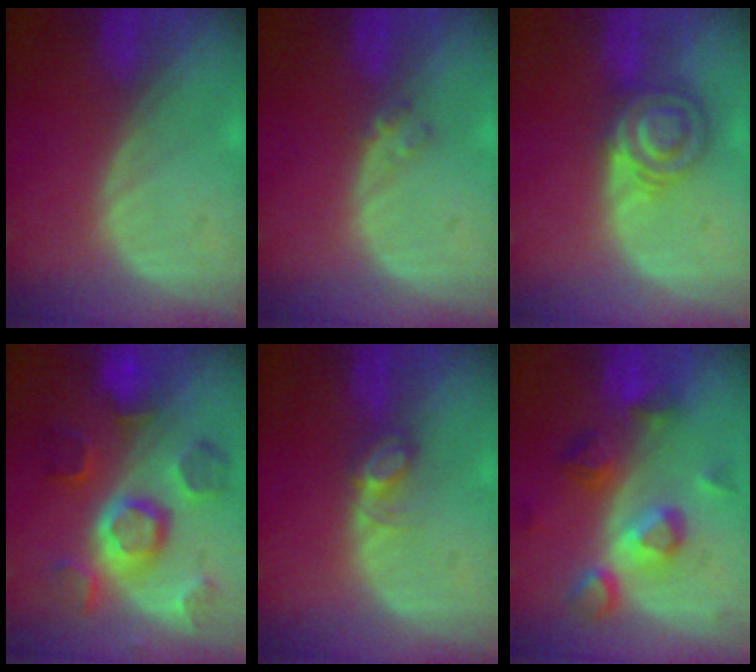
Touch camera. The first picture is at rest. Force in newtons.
{"total": 1.2, "press": 1.2, "slide": 0.2}
{"total": 6.1, "press": 6.0, "slide": 1.1}
{"total": 11.1, "press": 9.9, "slide": 5.0}
{"total": 2.8, "press": 2.8, "slide": 0.4}
{"total": 7.6, "press": 7.5, "slide": 0.6}